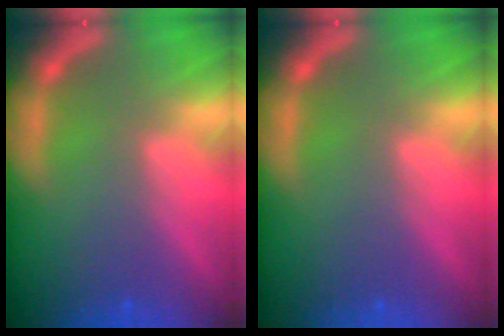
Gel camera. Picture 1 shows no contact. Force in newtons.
{"total": 0.0}